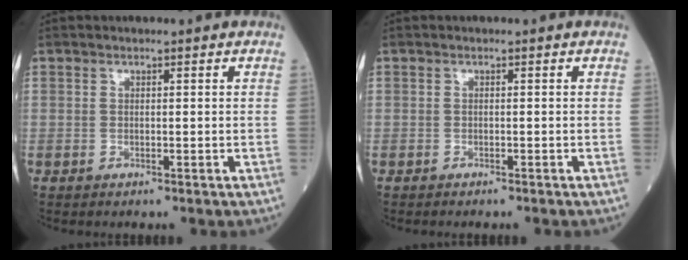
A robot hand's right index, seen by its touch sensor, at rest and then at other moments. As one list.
[{"total": 1.4, "force": [-1.3, 0.2, 0.5], "torque": [-0.008, -0.002, -0.016]}]